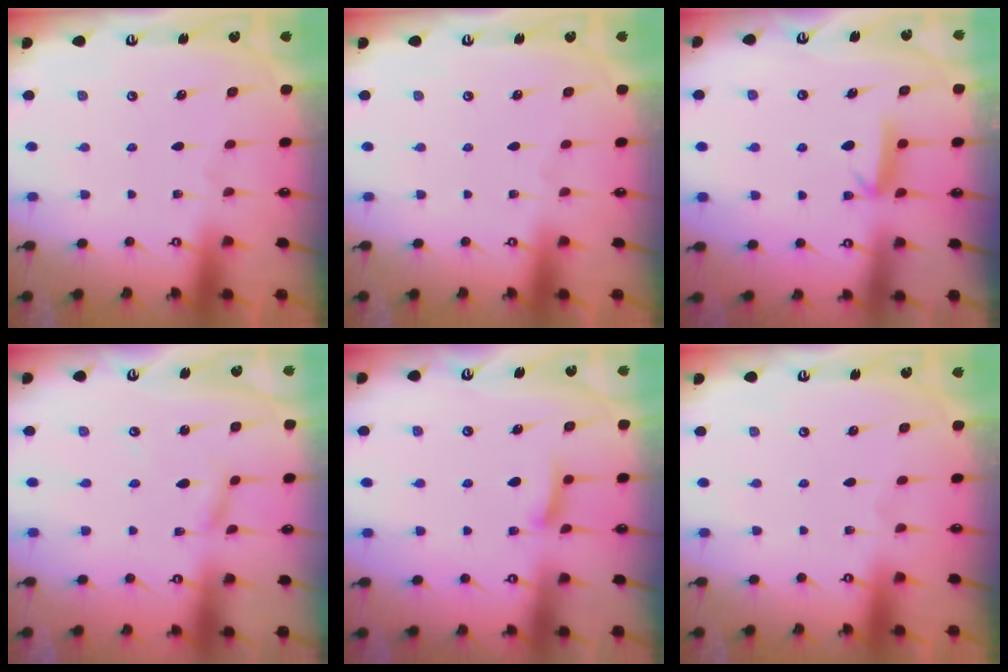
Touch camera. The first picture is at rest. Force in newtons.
{"total": 0.0}
{"total": 6.2, "press": 6.2, "slide": 0.6}
{"total": 2.9, "press": 2.9, "slide": 0.2}
{"total": 6.5, "press": 6.4, "slide": 0.9}
{"total": 0.0}